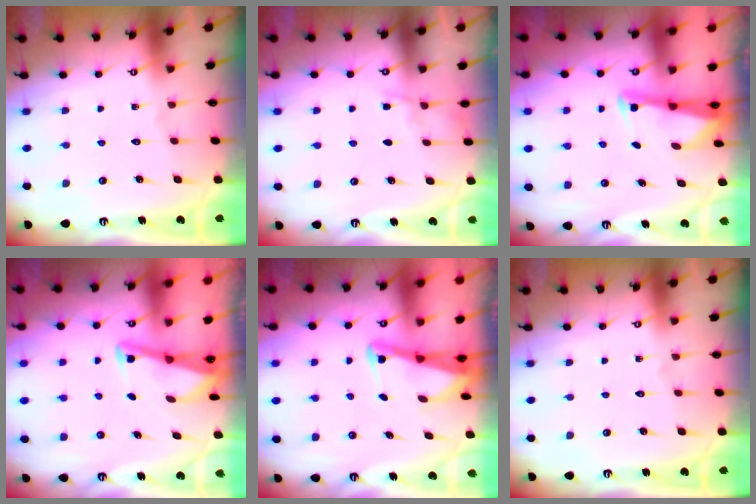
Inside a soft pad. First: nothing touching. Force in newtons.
{"total": 3.0, "press": 3.0, "slide": 0.5}
{"total": 2.7, "press": 2.6, "slide": 0.2}
{"total": 3.5, "press": 3.5, "slide": 0.3}
{"total": 3.1, "press": 3.1, "slide": 0.3}
{"total": 0.0}